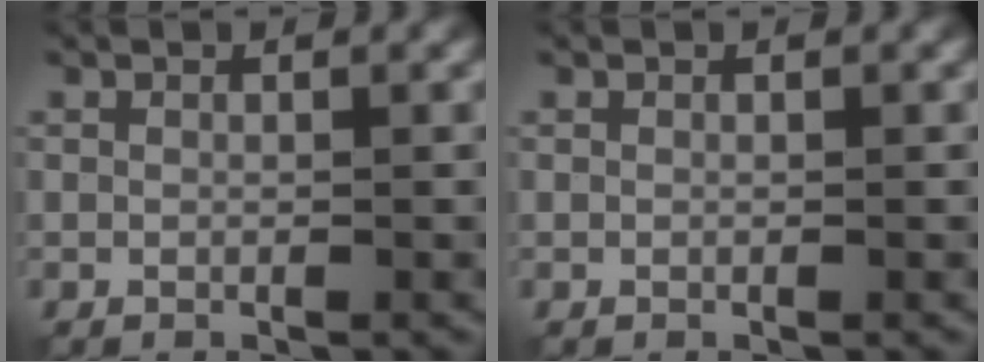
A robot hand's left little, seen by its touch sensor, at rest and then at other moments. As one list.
[{"total": 0.0}]